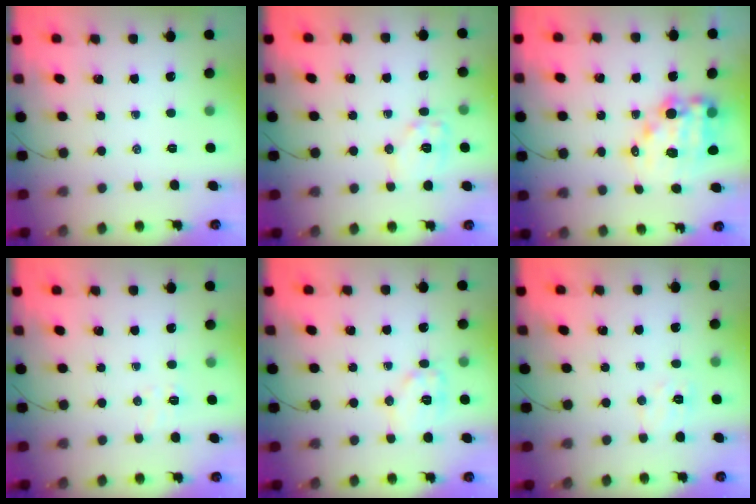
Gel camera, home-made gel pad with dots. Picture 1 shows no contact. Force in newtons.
{"total": 9.3, "press": 9.3, "slide": 0.1}
{"total": 12.5, "press": 12.1, "slide": 3.0}
{"total": 5.0, "press": 4.9, "slide": 0.8}
{"total": 10.0, "press": 10.0, "slide": 0.2}
{"total": 5.9, "press": 5.8, "slide": 1.2}